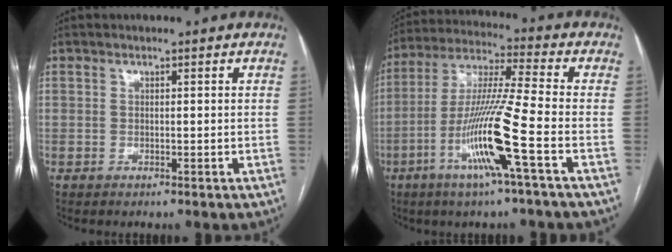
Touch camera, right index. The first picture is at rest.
{"total": 14.0, "force": [-5.3, -1.2, 12.9], "torque": [-0.259, -0.011, -0.106]}